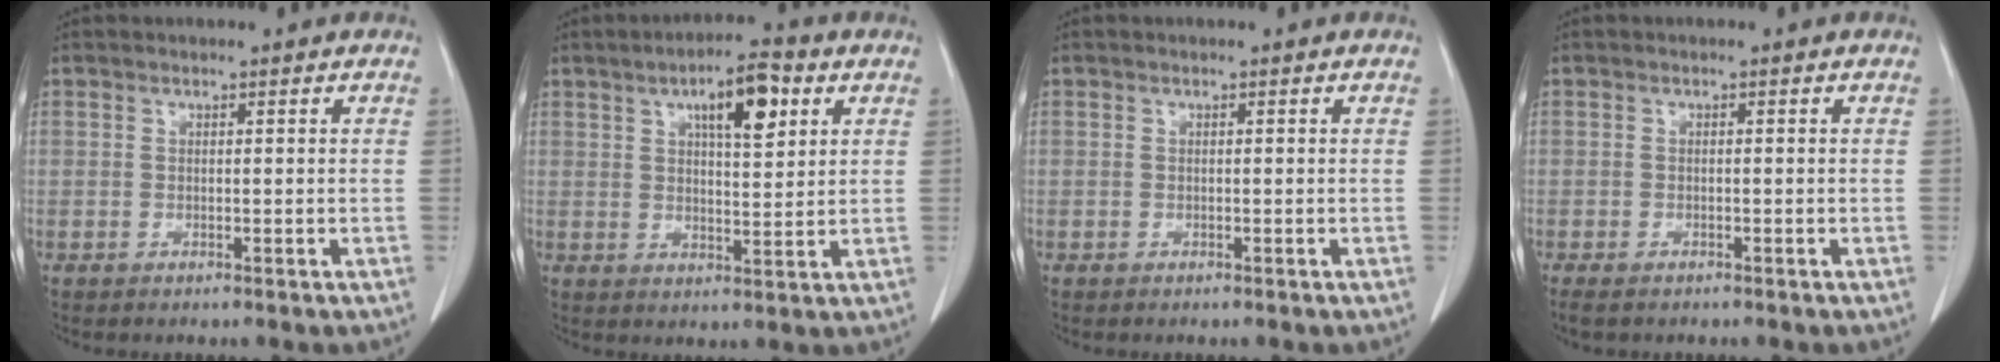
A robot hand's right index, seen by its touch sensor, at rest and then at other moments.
{"total": 8.7, "force": [3.8, 2.4, 7.5], "torque": [-0.118, 0.010, 0.058]}
{"total": 0.0}
{"total": 2.0, "force": [-1.5, 0.7, 1.0], "torque": [-0.017, -0.004, -0.025]}